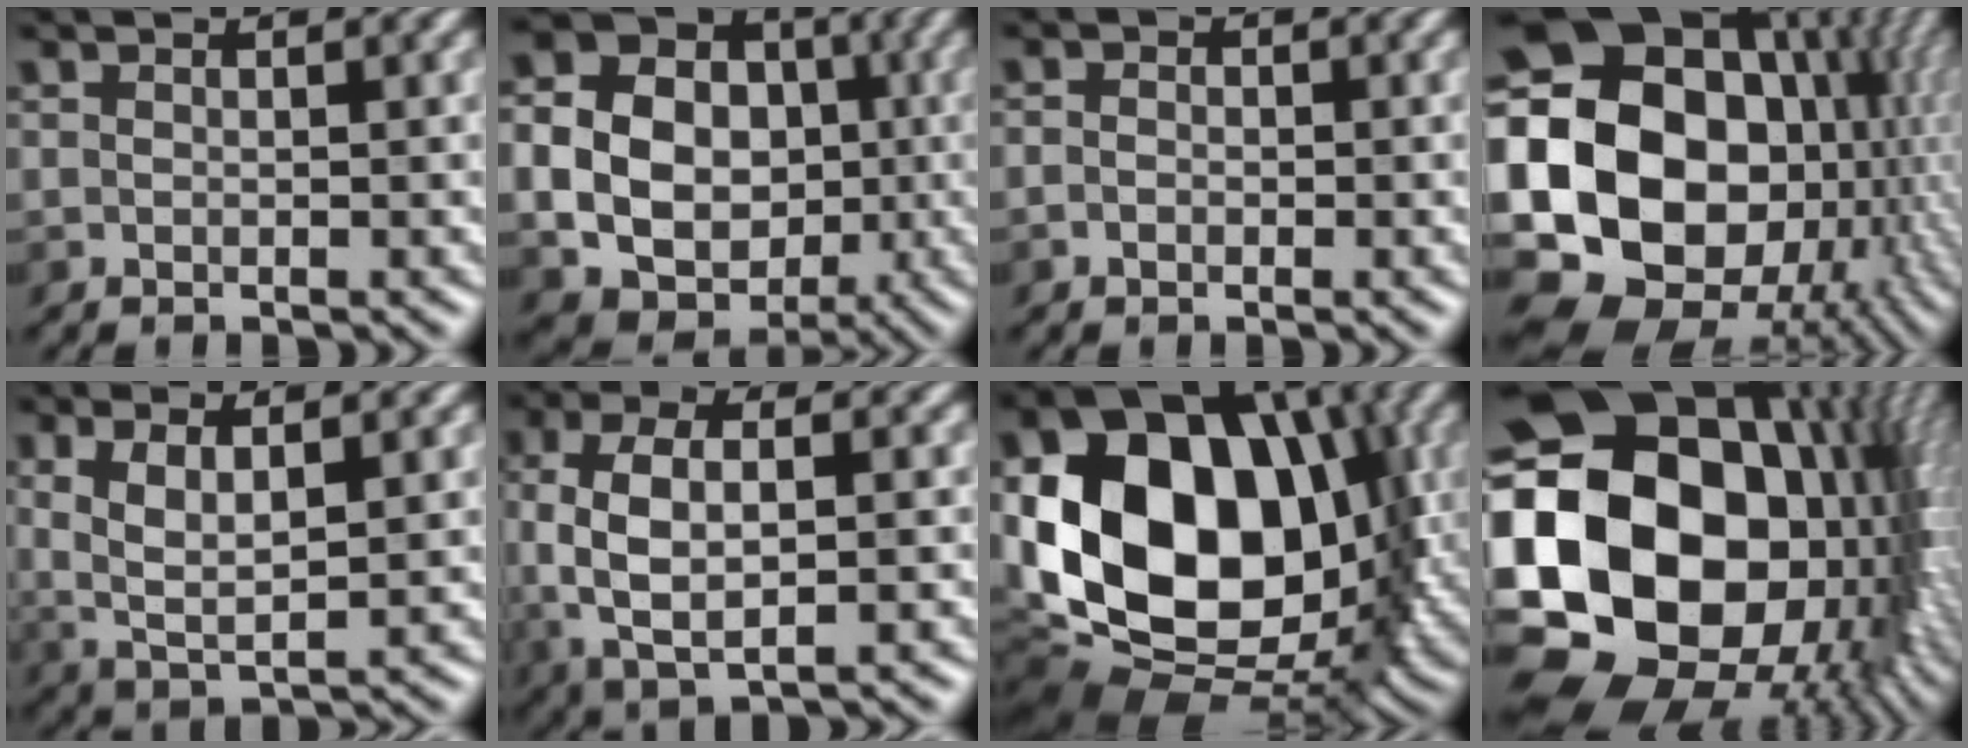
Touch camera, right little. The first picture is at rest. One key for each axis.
{"total": 18.4, "fx": -1.1, "fy": 17.0, "fz": 7.1, "tx": -0.161, "ty": 0.007, "tz": -0.042}
{"total": 1.0, "fx": -0.3, "fy": 0.8, "fz": 0.6, "tx": -0.006, "ty": -0.003, "tz": -0.011}
{"total": 22.1, "fx": -0.4, "fy": 17.8, "fz": 13.0, "tx": -0.246, "ty": -0.010, "tz": -0.010}
{"total": 4.3, "fx": 0.8, "fy": 1.4, "fz": 3.9, "tx": -0.082, "ty": -0.001, "tz": 0.019}
{"total": 6.9, "fx": -0.2, "fy": 3.2, "fz": 6.1, "tx": -0.121, "ty": 0.002, "tz": -0.006}
{"total": 19.5, "fx": 0.2, "fy": 13.7, "fz": 13.9, "tx": -0.266, "ty": 0.005, "tz": 0.015}
{"total": 24.0, "fx": -0.7, "fy": 18.8, "fz": 15.0, "tx": -0.288, "ty": -0.025, "tz": -0.042}